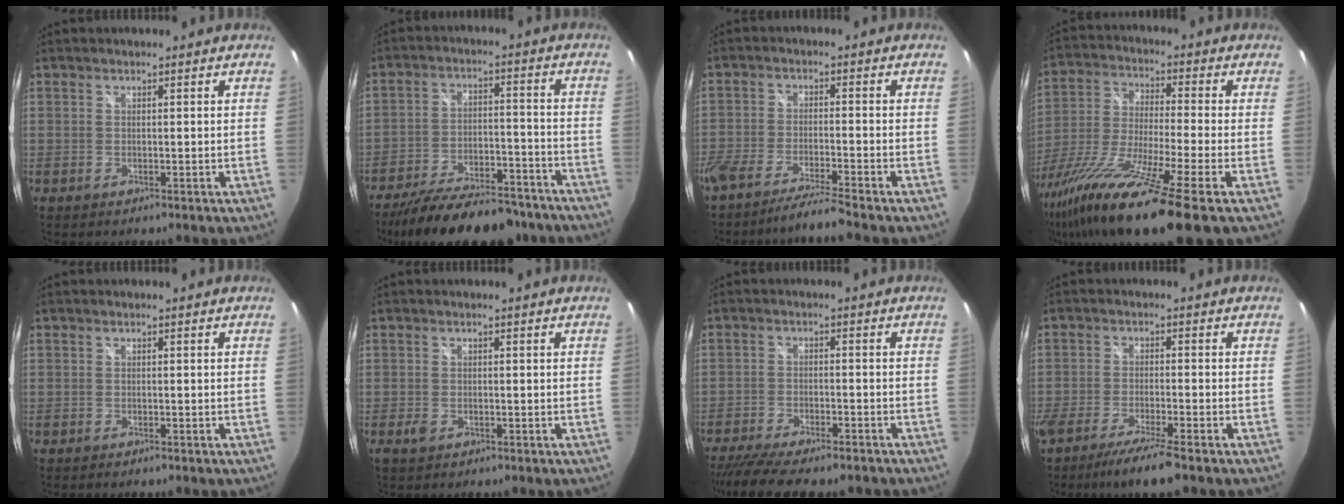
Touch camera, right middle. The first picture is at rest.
{"total": 21.0, "force": [-17.3, 6.4, 10.0], "torque": [-0.183, -0.014, -0.243]}
{"total": 7.9, "force": [-7.0, -0.8, 3.6], "torque": [-0.087, -0.021, -0.126]}
{"total": 19.8, "force": [-12.3, 0.2, 15.5], "torque": [-0.301, -0.064, -0.222]}
{"total": 0.6, "force": [-0.5, 0.2, 0.2], "torque": [-0.004, -0.003, -0.010]}
{"total": 1.8, "force": [-0.9, 1.1, 1.0], "torque": [-0.019, -0.003, -0.018]}
{"total": 13.4, "force": [-11.2, 2.5, 6.8], "torque": [-0.141, -0.044, -0.172]}
{"total": 7.9, "force": [-6.1, -0.1, 5.0], "torque": [-0.103, -0.021, -0.105]}